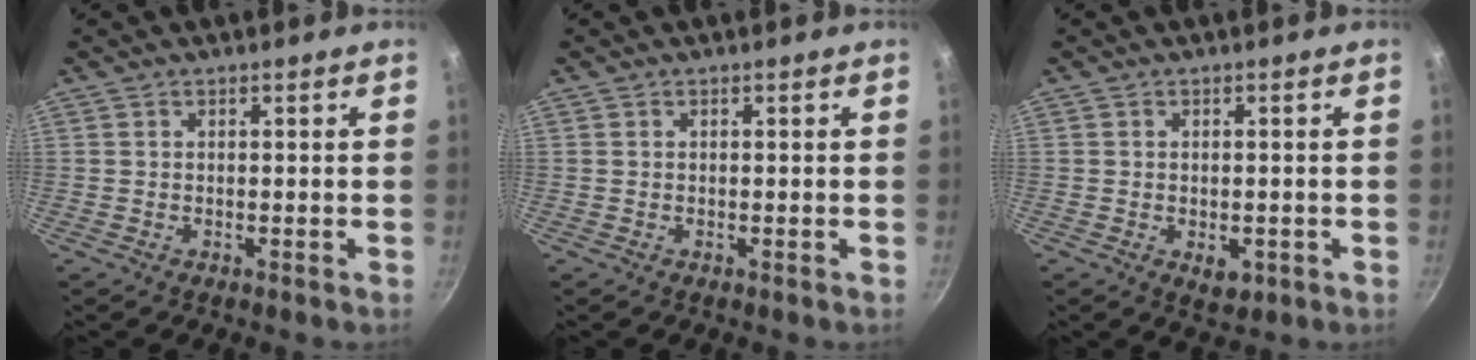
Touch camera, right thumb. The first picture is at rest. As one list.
[{"total": 0.0}, {"total": 3.4, "force": [-1.0, 2.2, 2.4], "torque": [-0.028, -0.001, -0.010]}]